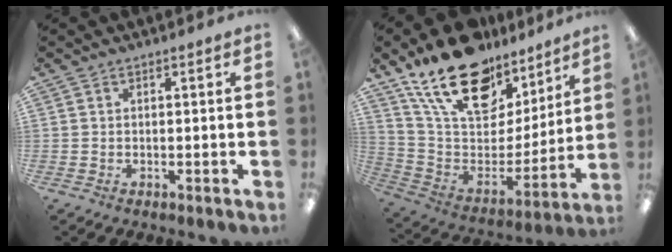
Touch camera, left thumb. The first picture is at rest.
{"total": 23.1, "force": [16.3, 11.7, 11.4], "torque": [-0.196, -0.098, 0.293]}